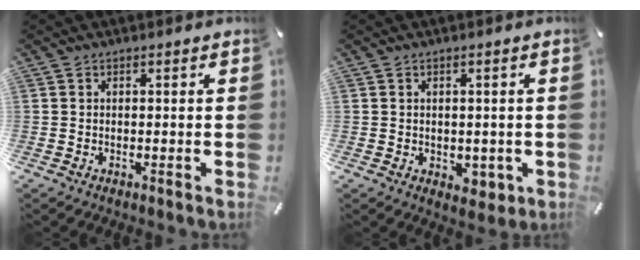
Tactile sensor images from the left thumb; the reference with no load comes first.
{"total": 3.0, "force": [-0.6, 2.4, 1.7], "torque": [-0.011, -0.001, -0.012]}